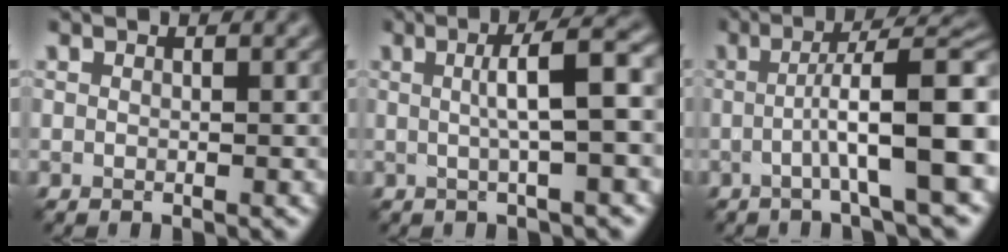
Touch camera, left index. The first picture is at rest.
{"total": 5.3, "force": [0.5, 1.0, 5.2], "torque": [-0.072, 0.016, 0.003]}
{"total": 8.4, "force": [-0.8, 1.4, 8.3], "torque": [-0.114, 0.015, -0.021]}